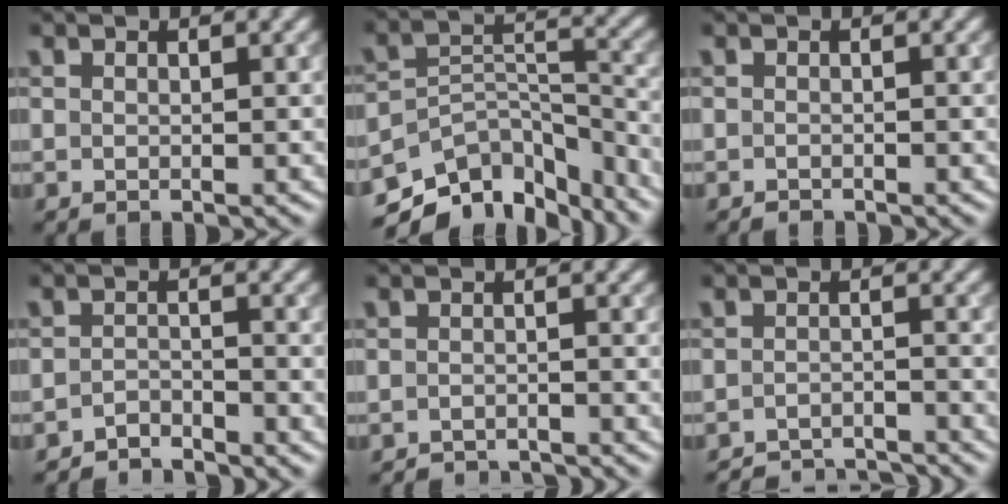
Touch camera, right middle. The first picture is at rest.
{"total": 10.4, "force": [-8.5, 4.8, 3.6], "torque": [-0.063, 0.008, -0.135]}
{"total": 0.5, "force": [-0.5, 0.1, 0.0], "torque": [0.001, -0.001, -0.011]}
{"total": 2.6, "force": [-2.6, 0.3, 0.3], "torque": [-0.006, 0.001, -0.053]}
{"total": 3.4, "force": [-3.3, 0.4, 0.5], "torque": [-0.003, -0.005, -0.051]}
{"total": 5.3, "force": [-5.1, 0.7, 1.1], "torque": [-0.015, -0.002, -0.080]}